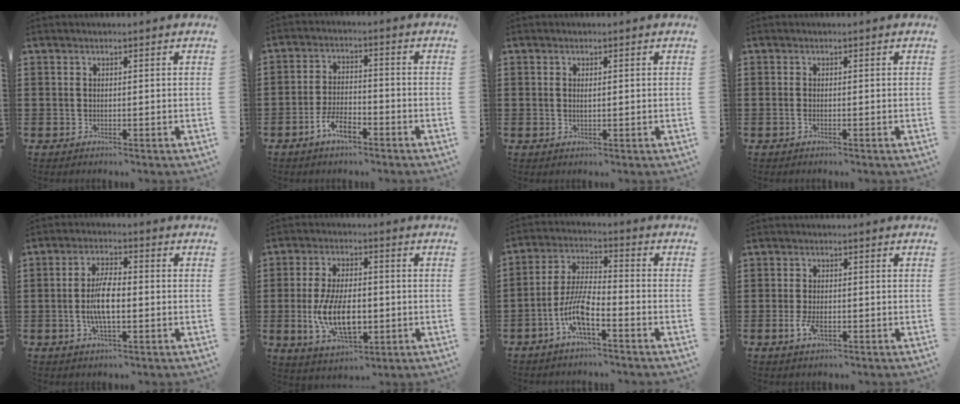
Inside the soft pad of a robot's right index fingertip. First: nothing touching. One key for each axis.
{"total": 5.1, "fx": -3.2, "fy": 1.9, "fz": 3.5, "tx": -0.078, "ty": 0.005, "tz": -0.066}
{"total": 1.1, "fx": 0.1, "fy": 0.3, "fz": 1.1, "tx": -0.022, "ty": -0.001, "tz": 0.002}
{"total": 0.8, "fx": -0.4, "fy": 0.1, "fz": 0.6, "tx": -0.012, "ty": -0.004, "tz": -0.007}
{"total": 6.6, "fx": -0.8, "fy": 2.4, "fz": 6.1, "tx": -0.134, "ty": -0.002, "tz": -0.022}
{"total": 10.6, "fx": -1.9, "fy": 5.4, "fz": 9.0, "tx": -0.186, "ty": -0.008, "tz": -0.035}
{"total": 8.0, "fx": -4.2, "fy": 1.9, "fz": 6.6, "tx": -0.155, "ty": -0.009, "tz": -0.083}
{"total": 3.4, "fx": -1.0, "fy": 1.3, "fz": 2.9, "tx": -0.067, "ty": -0.008, "tz": -0.019}